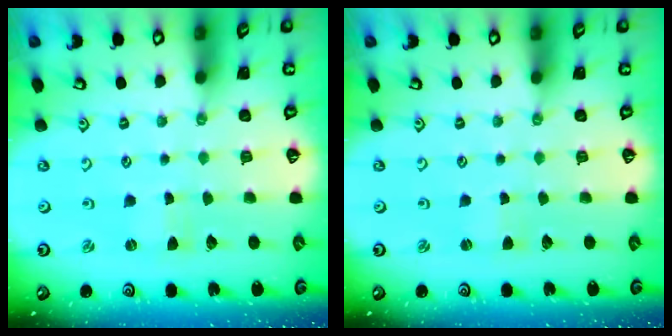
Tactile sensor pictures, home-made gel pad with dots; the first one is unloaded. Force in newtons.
{"total": 1.4, "press": 1.3, "slide": 0.3}